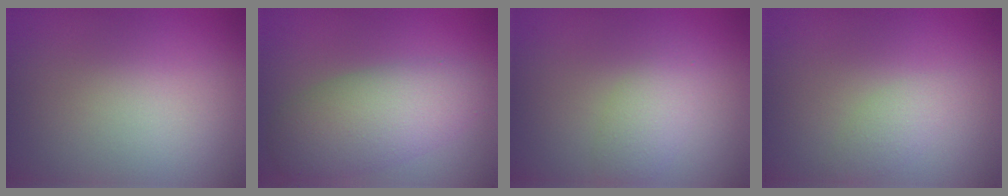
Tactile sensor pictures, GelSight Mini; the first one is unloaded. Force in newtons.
{"total": 5.8, "press": 5.8, "slide": 0.2}
{"total": 2.1, "press": 2.1, "slide": 0.0}
{"total": 1.4, "press": 1.4, "slide": 0.1}